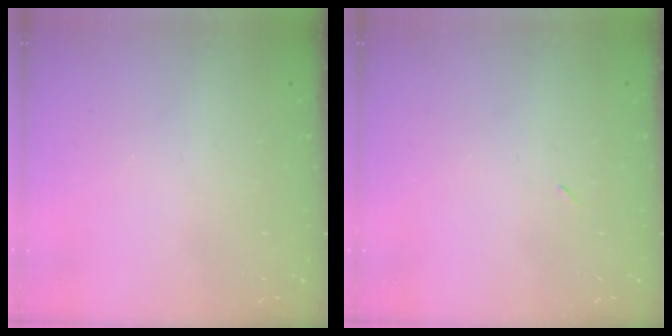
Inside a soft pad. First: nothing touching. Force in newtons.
{"total": 2.2, "press": 1.8, "slide": 1.2}